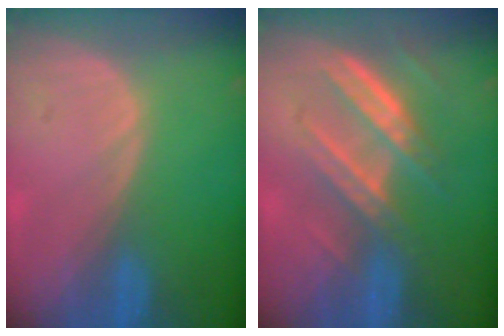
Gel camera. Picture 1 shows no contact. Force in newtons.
{"total": 7.7, "press": 6.9, "slide": 3.5}